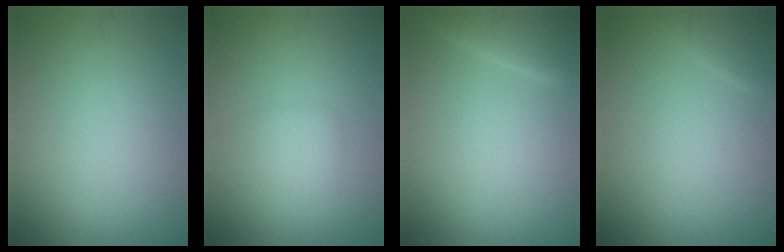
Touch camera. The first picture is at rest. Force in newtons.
{"total": 1.9, "press": 1.9, "slide": 0.1}
{"total": 3.4, "press": 3.4, "slide": 0.2}
{"total": 1.4, "press": 1.4, "slide": 0.1}